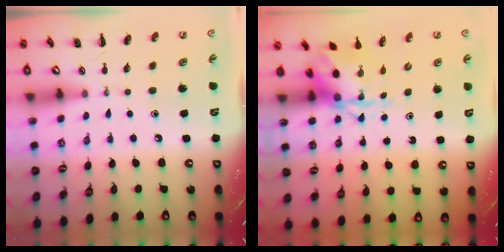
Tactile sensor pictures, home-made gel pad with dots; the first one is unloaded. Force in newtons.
{"total": 5.4, "press": 5.4, "slide": 0.7}